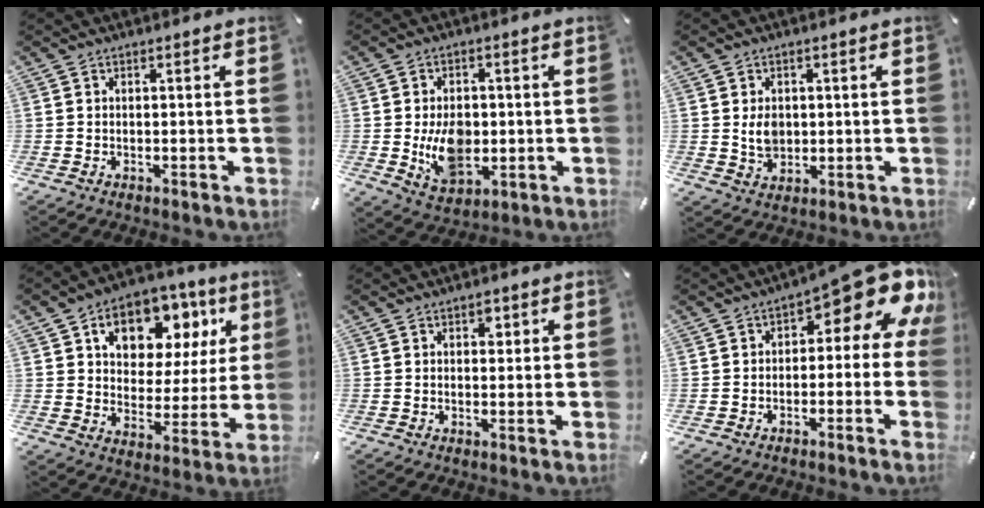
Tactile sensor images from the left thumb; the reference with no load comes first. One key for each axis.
{"total": 10.6, "fx": -0.6, "fy": 7.8, "fz": 7.2, "tx": -0.126, "ty": -0.003, "tz": -0.010}
{"total": 5.2, "fx": 0.7, "fy": 4.3, "fz": 2.7, "tx": -0.049, "ty": -0.002, "tz": 0.010}
{"total": 13.9, "fx": 7.1, "fy": 9.5, "fz": 7.2, "tx": -0.111, "ty": -0.036, "tz": 0.124}
{"total": 2.0, "fx": 0.8, "fy": 1.4, "fz": 1.2, "tx": -0.010, "ty": -0.002, "tz": 0.010}
{"total": 12.4, "fx": 5.7, "fy": 4.9, "fz": 9.8, "tx": -0.128, "ty": -0.050, "tz": 0.093}